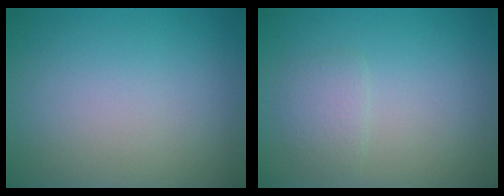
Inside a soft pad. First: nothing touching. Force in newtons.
{"total": 1.6, "press": 1.6, "slide": 0.0}